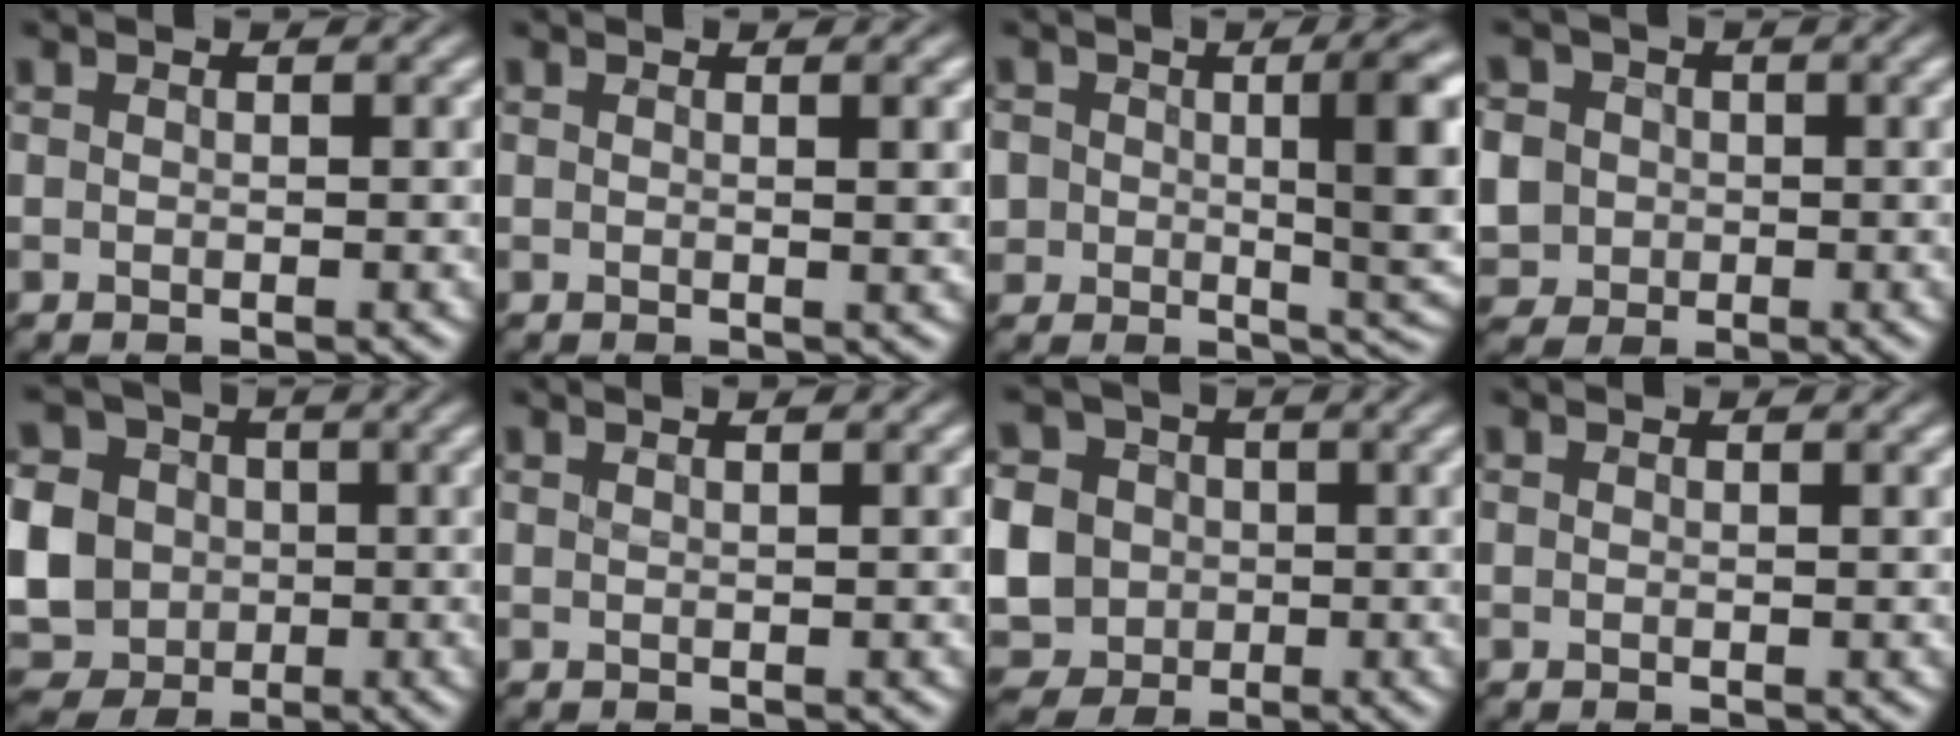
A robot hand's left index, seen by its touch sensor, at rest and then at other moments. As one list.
[{"total": 1.8, "force": [0.7, 0.6, 1.6], "torque": [-0.013, 0.005, 0.006]}, {"total": 8.5, "force": [0.9, 4.4, 7.3], "torque": [-0.110, -0.011, 0.018]}, {"total": 8.2, "force": [-0.6, 7.6, 3.0], "torque": [-0.085, 0.011, -0.037]}, {"total": 13.3, "force": [-0.7, 11.9, 5.9], "torque": [-0.172, -0.004, -0.039]}, {"total": 2.5, "force": [1.4, 1.0, 1.8], "torque": [-0.005, 0.002, -0.006]}, {"total": 11.9, "force": [-0.6, 10.7, 5.2], "torque": [-0.148, -0.003, -0.038]}, {"total": 0.5, "force": [0.4, 0.2, 0.4], "torque": [0.001, 0.003, 0.004]}]